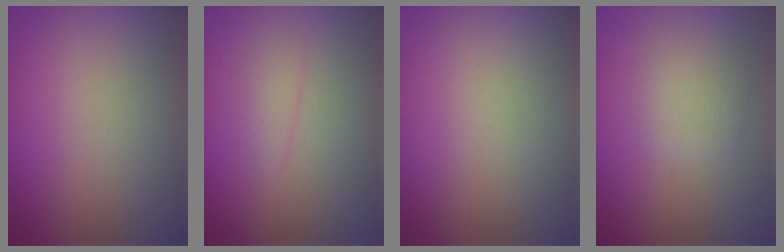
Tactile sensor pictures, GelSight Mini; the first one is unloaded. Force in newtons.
{"total": 1.1, "press": 1.1, "slide": 0.1}
{"total": 0.0}
{"total": 1.9, "press": 1.9, "slide": 0.1}